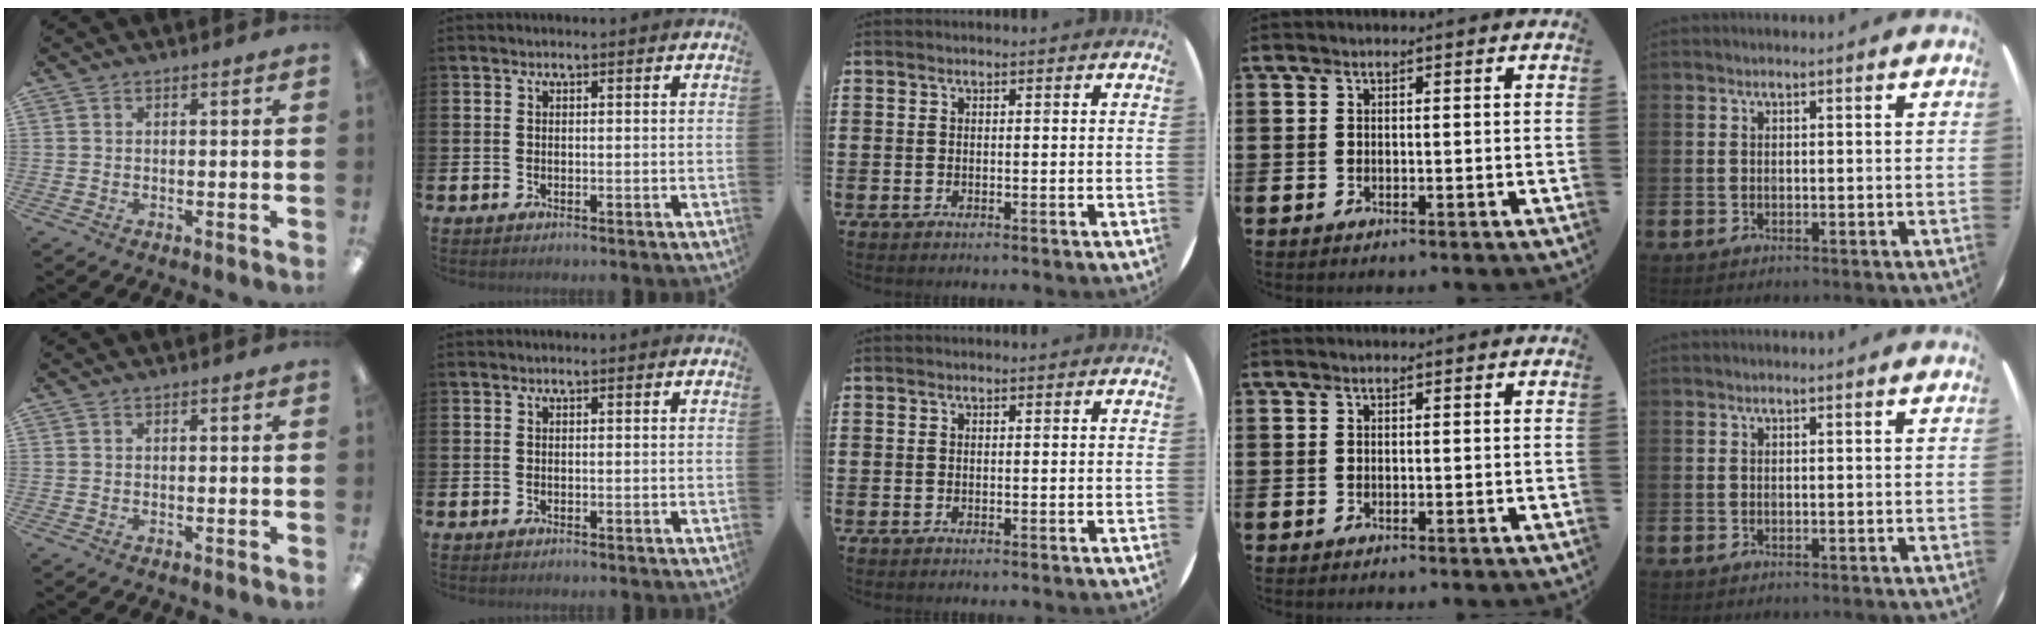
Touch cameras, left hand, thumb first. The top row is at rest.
{}